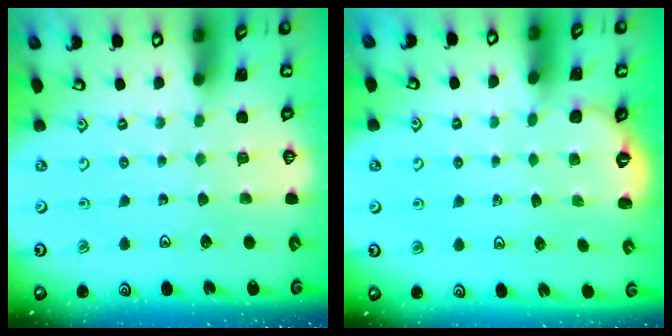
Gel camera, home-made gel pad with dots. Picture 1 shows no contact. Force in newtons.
{"total": 1.8, "press": 1.1, "slide": 1.4}